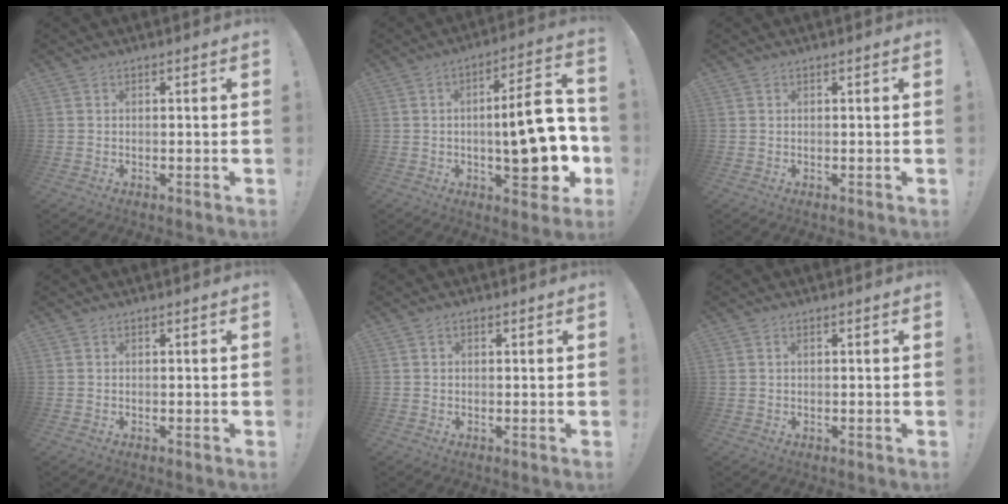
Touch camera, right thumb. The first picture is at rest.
{"total": 18.3, "force": [-2.6, 6.0, 17.1], "torque": [-0.220, 0.001, -0.041]}
{"total": 0.0}
{"total": 0.0}
{"total": 0.8, "force": [0.0, 0.7, 0.5], "torque": [-0.006, 0.002, -0.001]}
{"total": 0.7, "force": [0.4, 0.3, 0.5], "torque": [-0.014, 0.002, 0.008]}